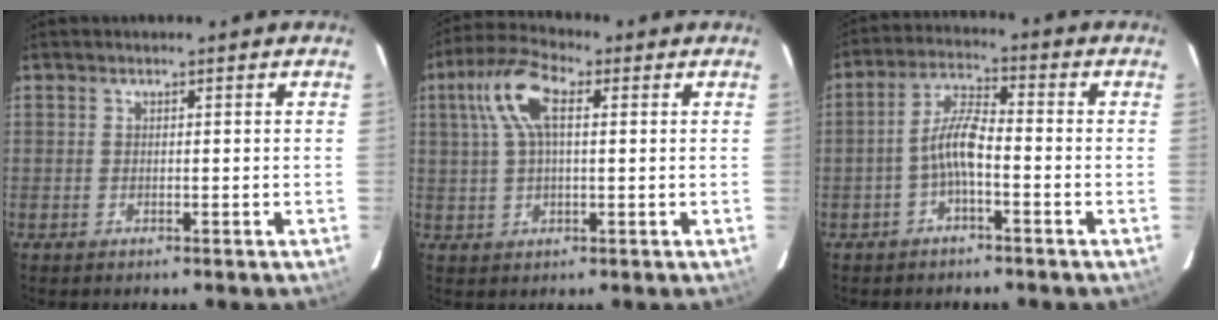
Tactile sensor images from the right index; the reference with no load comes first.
{"total": 9.2, "force": [2.7, 3.9, 7.9], "torque": [-0.165, 0.026, 0.048]}
{"total": 5.7, "force": [-2.2, 1.4, 5.1], "torque": [-0.109, 0.016, -0.043]}